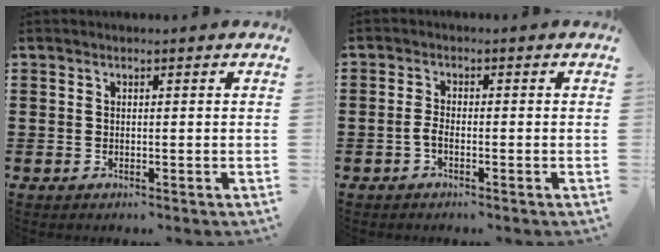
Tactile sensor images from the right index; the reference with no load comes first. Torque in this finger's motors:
{"motor_torque": [0.29, 0.26, 0.21, 0.05]}